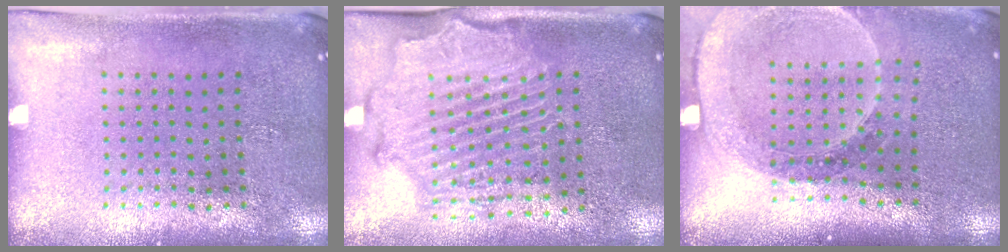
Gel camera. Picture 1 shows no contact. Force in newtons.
{"total": 2.1, "press": 2.1, "slide": 0.5}
{"total": 1.5, "press": 1.5, "slide": 0.1}